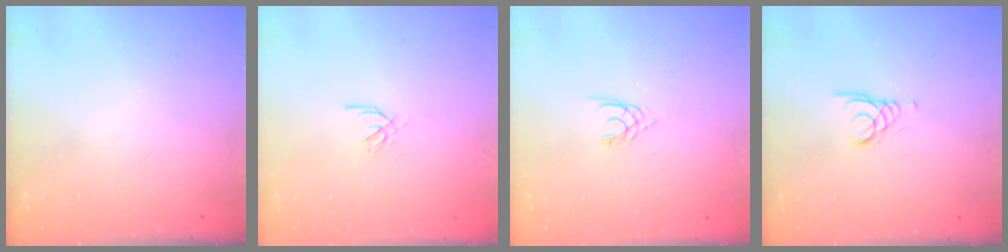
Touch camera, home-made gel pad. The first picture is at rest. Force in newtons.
{"total": 2.2, "press": 2.2, "slide": 0.0}
{"total": 2.1, "press": 2.1, "slide": 0.3}
{"total": 1.5, "press": 1.5, "slide": 0.1}